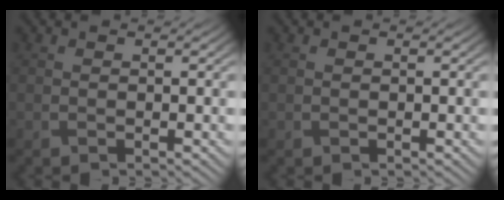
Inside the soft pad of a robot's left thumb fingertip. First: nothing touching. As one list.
[{"total": 0.0}]